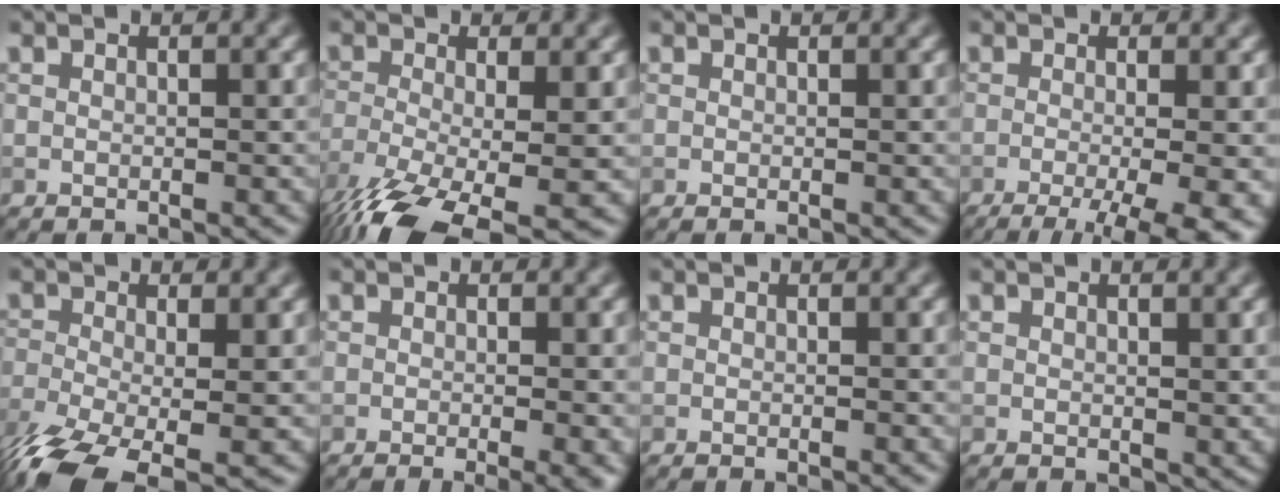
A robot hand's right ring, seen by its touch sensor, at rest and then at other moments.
{"total": 10.5, "force": [-5.8, 3.5, 7.9], "torque": [-0.165, -0.039, -0.100]}
{"total": 0.0}
{"total": 9.9, "force": [-3.7, 3.6, 8.4], "torque": [-0.093, -0.008, -0.048]}
{"total": 9.4, "force": [-5.1, 3.6, 7.0], "torque": [-0.153, -0.041, -0.091]}
{"total": 3.9, "force": [-1.0, 1.3, 3.5], "torque": [-0.034, -0.009, -0.011]}
{"total": 0.6, "force": [-0.1, 0.2, 0.6], "torque": [-0.004, -0.003, -0.005]}
{"total": 0.8, "force": [0.4, 0.5, 0.4], "torque": [-0.004, -0.002, 0.008]}